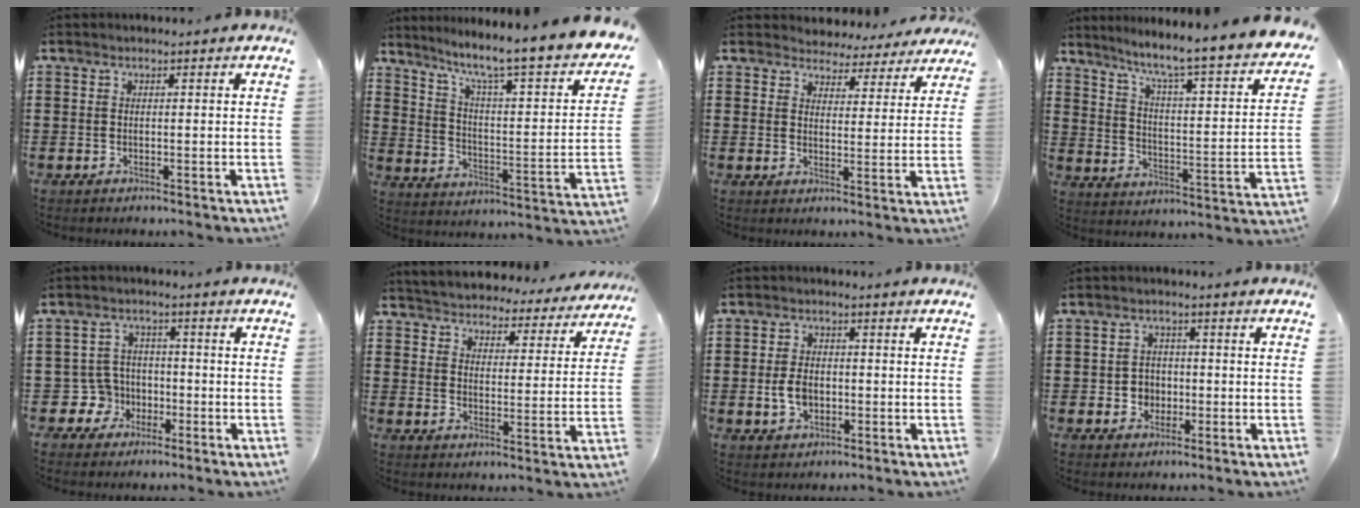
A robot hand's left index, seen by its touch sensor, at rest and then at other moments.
{"total": 7.1, "force": [5.3, -0.1, 4.7], "torque": [-0.107, -0.053, 0.074]}
{"total": 4.4, "force": [4.2, 1.2, -0.1], "torque": [-0.023, -0.021, 0.074]}
{"total": 5.4, "force": [4.3, -0.7, 3.3], "torque": [-0.087, -0.051, 0.056]}
{"total": 5.5, "force": [-1.6, 5.0, 1.5], "torque": [-0.057, 0.007, -0.030]}
{"total": 4.5, "force": [4.4, 0.0, -0.6], "torque": [-0.019, -0.040, 0.073]}
{"total": 4.3, "force": [-0.7, 2.8, 3.1], "torque": [-0.075, 0.000, -0.016]}
{"total": 3.1, "force": [-0.7, 2.8, 1.1], "torque": [-0.032, 0.003, -0.017]}